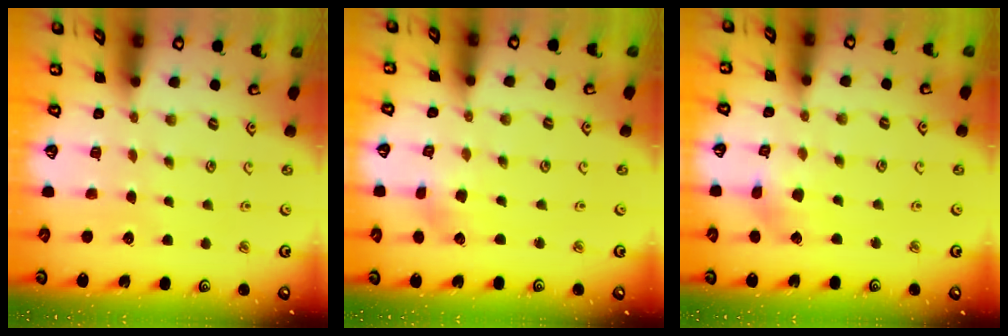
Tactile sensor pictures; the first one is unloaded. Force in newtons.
{"total": 2.3, "press": 2.3, "slide": 0.5}
{"total": 3.8, "press": 3.8, "slide": 0.4}